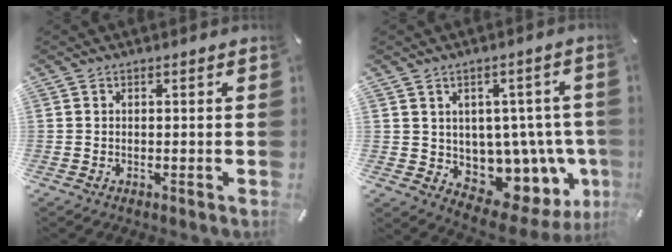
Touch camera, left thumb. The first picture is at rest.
{"total": 8.4, "force": [-0.1, 7.2, 4.4], "torque": [-0.055, -0.034, 0.019]}